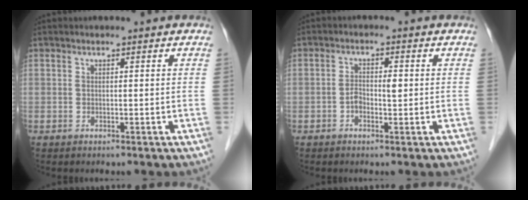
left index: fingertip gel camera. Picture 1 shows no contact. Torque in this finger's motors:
{"motor_torque": [0.04, 0.10, 0.06, 0.02]}